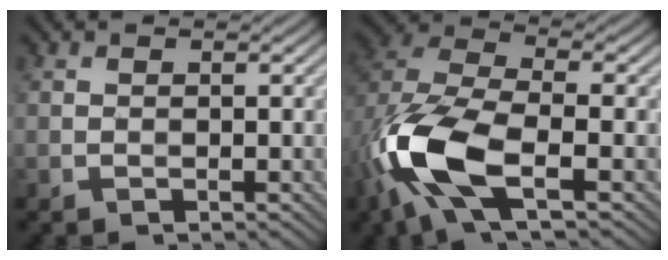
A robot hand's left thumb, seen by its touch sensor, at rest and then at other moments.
{"total": 11.8, "force": [-4.3, 5.4, 9.6], "torque": [-0.231, -0.011, -0.095]}